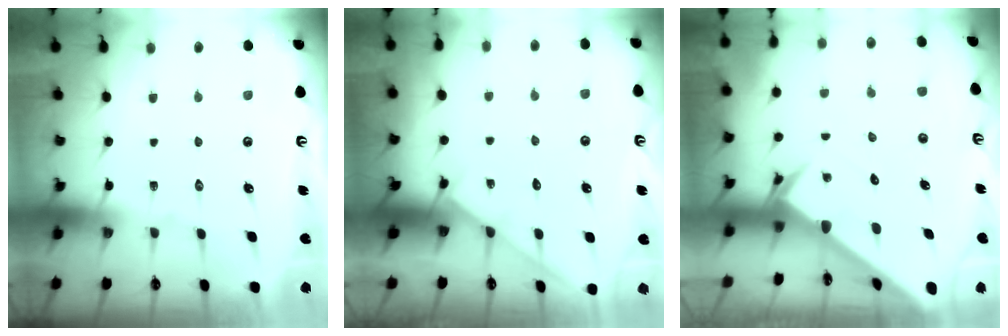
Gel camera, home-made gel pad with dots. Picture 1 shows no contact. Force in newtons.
{"total": 2.9, "press": 2.9, "slide": 0.3}
{"total": 3.0, "press": 3.0, "slide": 0.2}